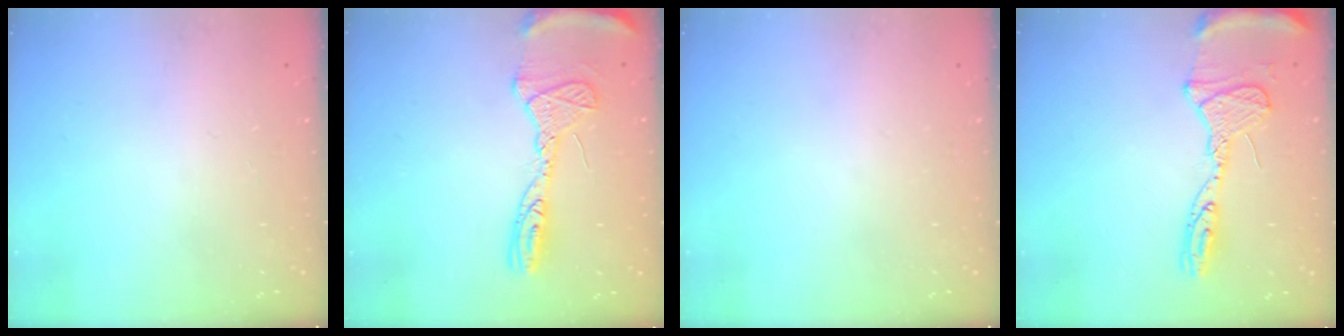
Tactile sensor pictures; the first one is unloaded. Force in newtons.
{"total": 14.7, "press": 14.6, "slide": 1.4}
{"total": 0.0}
{"total": 15.5, "press": 15.4, "slide": 1.2}